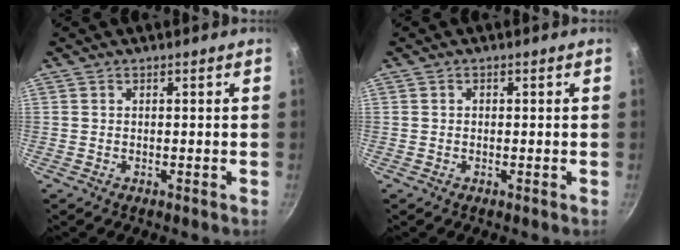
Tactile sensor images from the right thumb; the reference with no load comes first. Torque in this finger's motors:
{"motor_torque": [-0.18, -0.08, -0.03, 0.10, -0.02]}